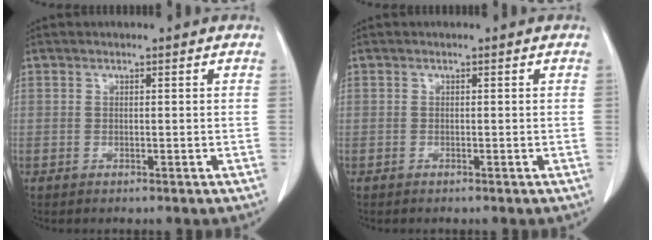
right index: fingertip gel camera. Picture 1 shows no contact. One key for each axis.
{"total": 0.0}